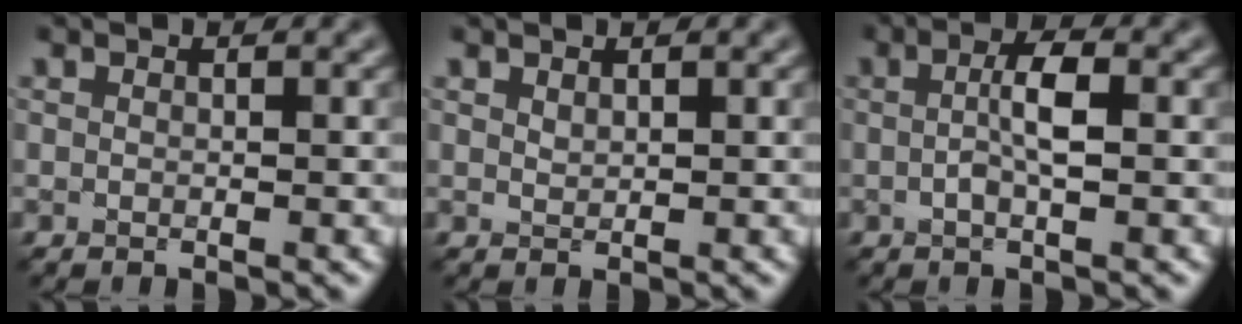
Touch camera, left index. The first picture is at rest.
{"total": 0.5, "force": [0.5, 0.1, 0.1], "torque": [-0.003, -0.001, 0.013]}
{"total": 2.9, "force": [-0.1, 0.7, 2.8], "torque": [-0.053, 0.005, -0.005]}